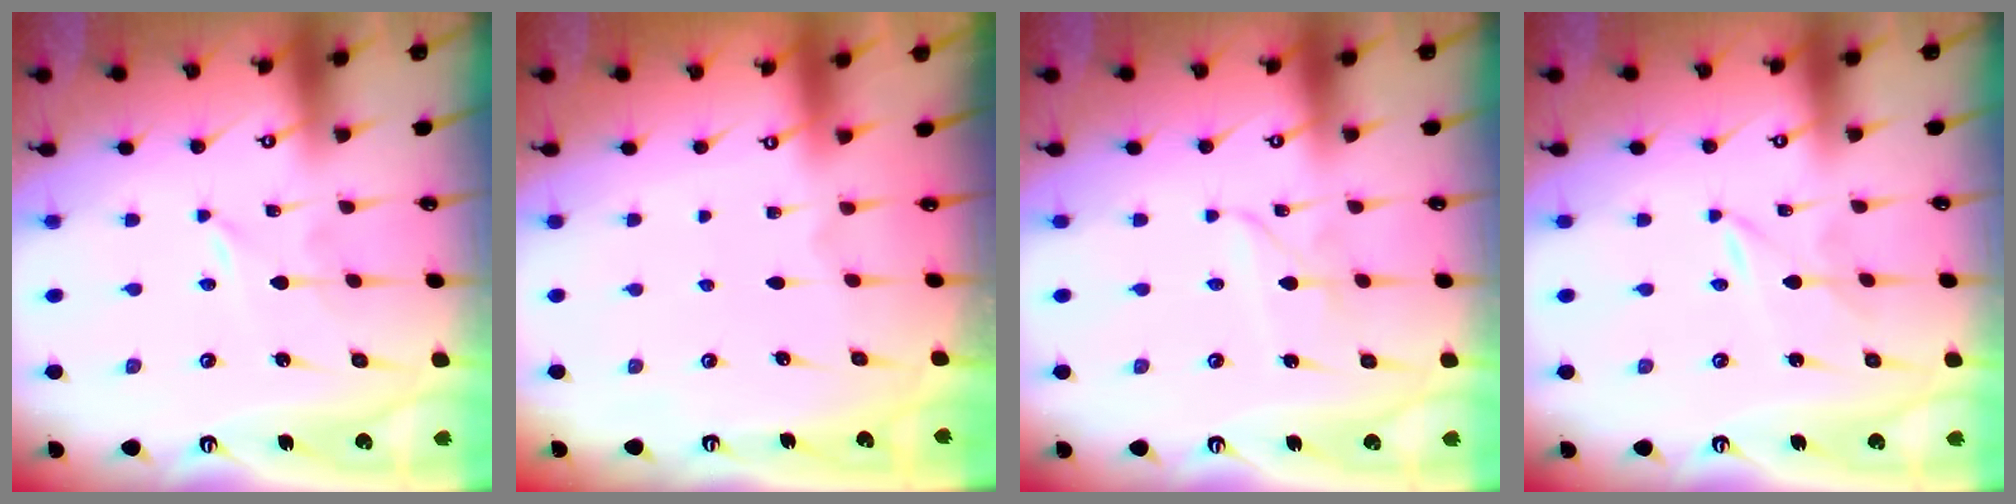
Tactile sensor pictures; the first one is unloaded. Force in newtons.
{"total": 0.5, "press": 0.5, "slide": 0.1}
{"total": 2.6, "press": 2.6, "slide": 0.1}
{"total": 0.7, "press": 0.7, "slide": 0.1}